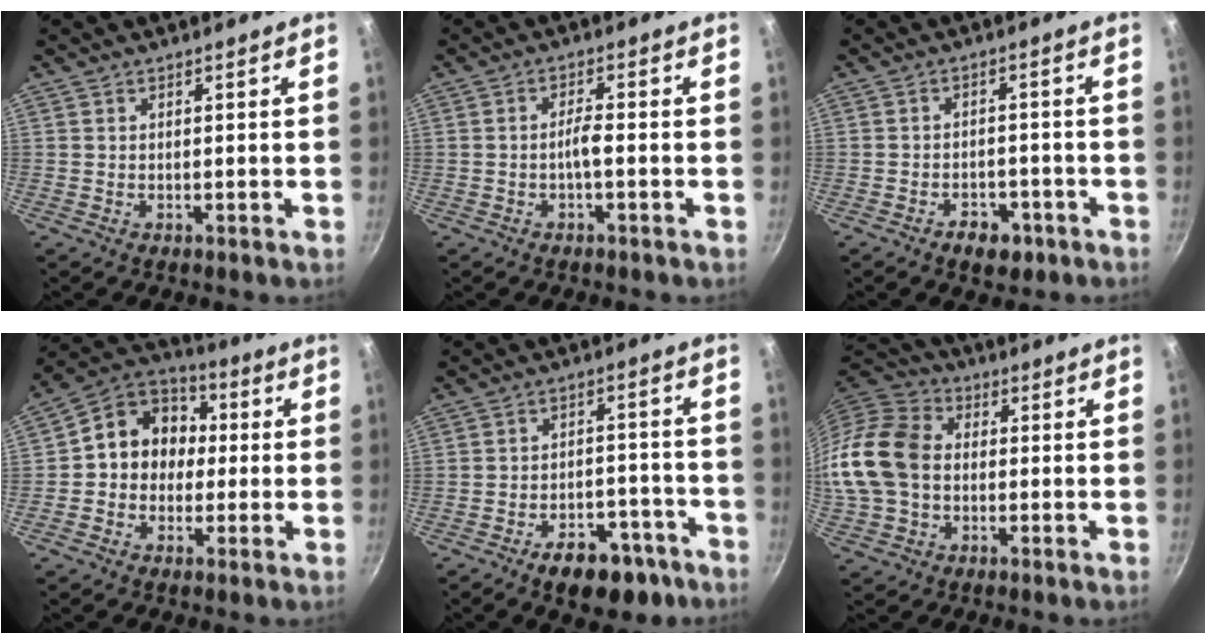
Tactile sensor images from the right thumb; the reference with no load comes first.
{"total": 2.6, "force": [-1.0, 0.5, 2.3], "torque": [-0.046, 0.014, -0.020]}
{"total": 4.5, "force": [-2.3, 2.7, 2.7], "torque": [-0.029, 0.017, -0.025]}
{"total": 12.2, "force": [0.2, 10.6, 5.9], "torque": [-0.049, 0.034, -0.020]}
{"total": 12.1, "force": [-7.7, 6.4, 6.7], "torque": [-0.054, 0.064, -0.100]}
{"total": 15.6, "force": [-0.6, 11.9, 10.0], "torque": [-0.182, 0.028, -0.022]}